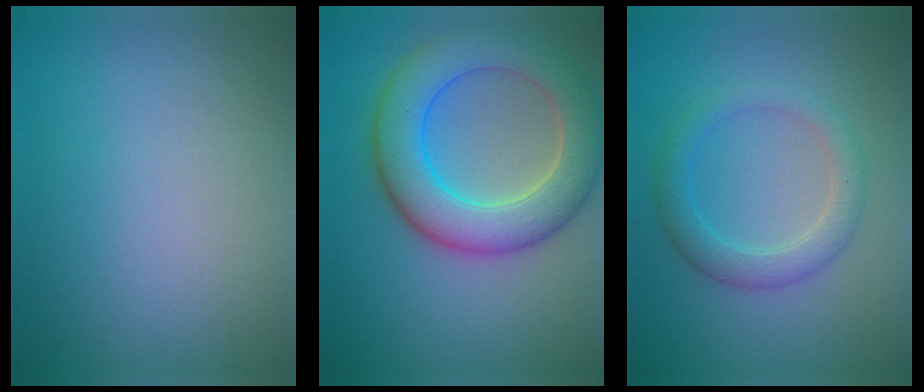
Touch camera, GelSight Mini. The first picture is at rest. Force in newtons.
{"total": 8.3, "press": 8.3, "slide": 0.4}
{"total": 3.0, "press": 3.0, "slide": 0.2}